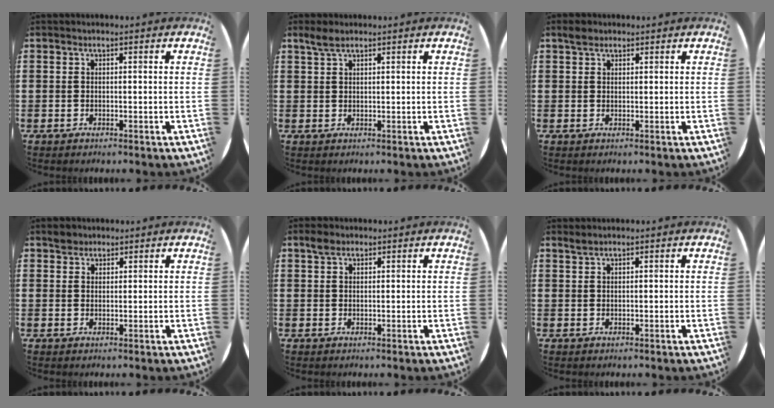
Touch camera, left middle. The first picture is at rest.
{"total": 2.0, "force": [1.6, 0.6, 1.1], "torque": [-0.024, 0.005, 0.028]}
{"total": 1.5, "force": [1.2, 0.7, 0.4], "torque": [0.005, -0.002, 0.019]}
{"total": 1.6, "force": [1.5, 0.8, 0.0], "torque": [0.005, 0.000, 0.027]}
{"total": 1.6, "force": [1.2, 0.9, 0.6], "torque": [-0.005, 0.002, 0.021]}
{"total": 0.8, "force": [0.7, 0.0, 0.2], "torque": [-0.006, 0.000, 0.014]}